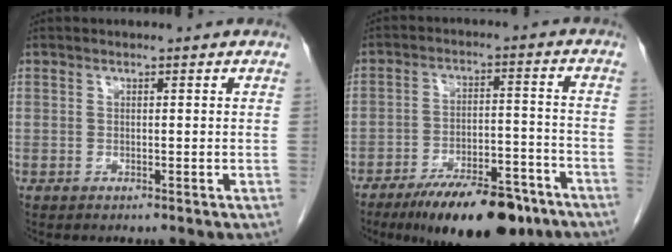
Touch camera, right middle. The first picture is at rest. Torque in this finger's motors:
{"motor_torque": [1.17, -0.97, 0.27, 0.09]}